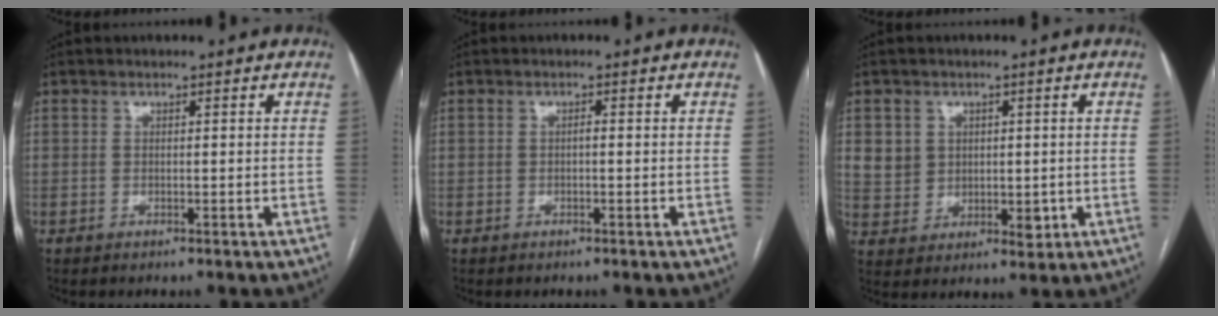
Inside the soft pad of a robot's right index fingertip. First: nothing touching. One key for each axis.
{"total": 0.6, "fx": -0.1, "fy": 0.2, "fz": 0.5, "tx": -0.010, "ty": 0.002, "tz": -0.002}
{"total": 6.5, "fx": 1.5, "fy": 5.8, "fz": 2.5, "tx": -0.036, "ty": 0.004, "tz": 0.041}